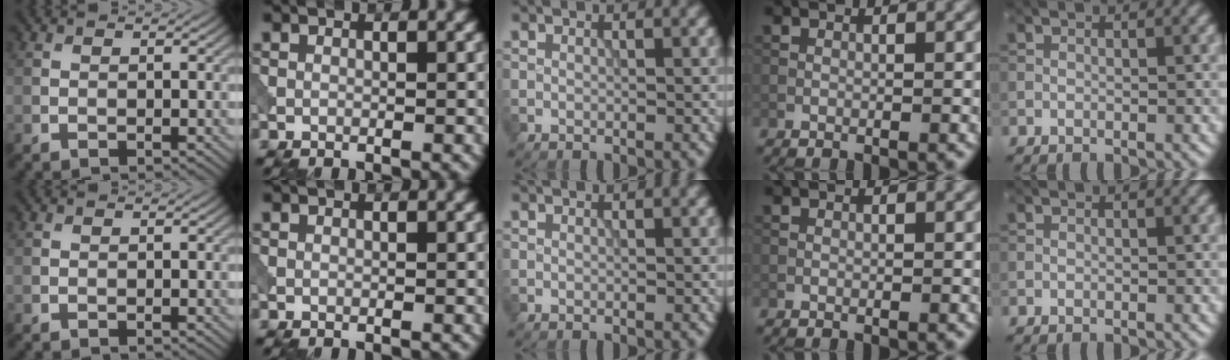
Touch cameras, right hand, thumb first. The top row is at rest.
{}